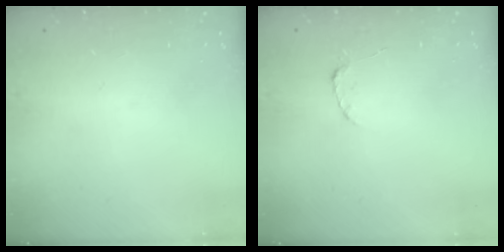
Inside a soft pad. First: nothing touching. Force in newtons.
{"total": 2.2, "press": 2.2, "slide": 0.3}